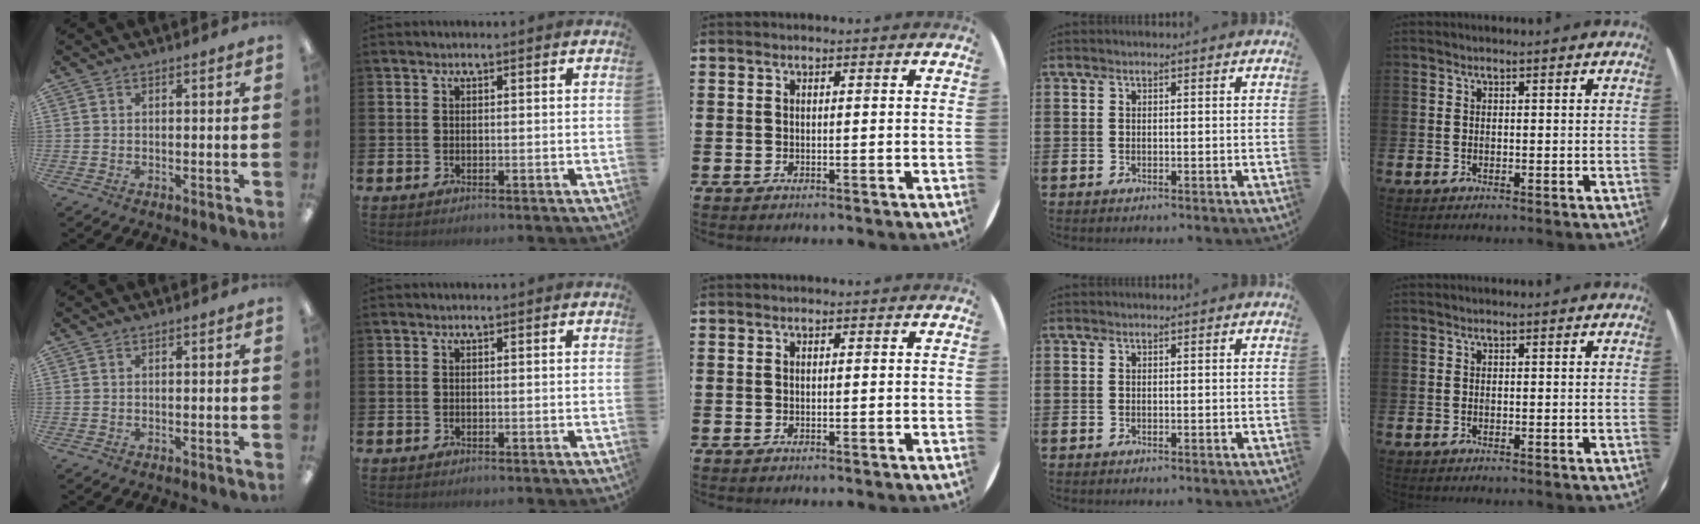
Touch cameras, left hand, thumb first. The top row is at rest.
{}